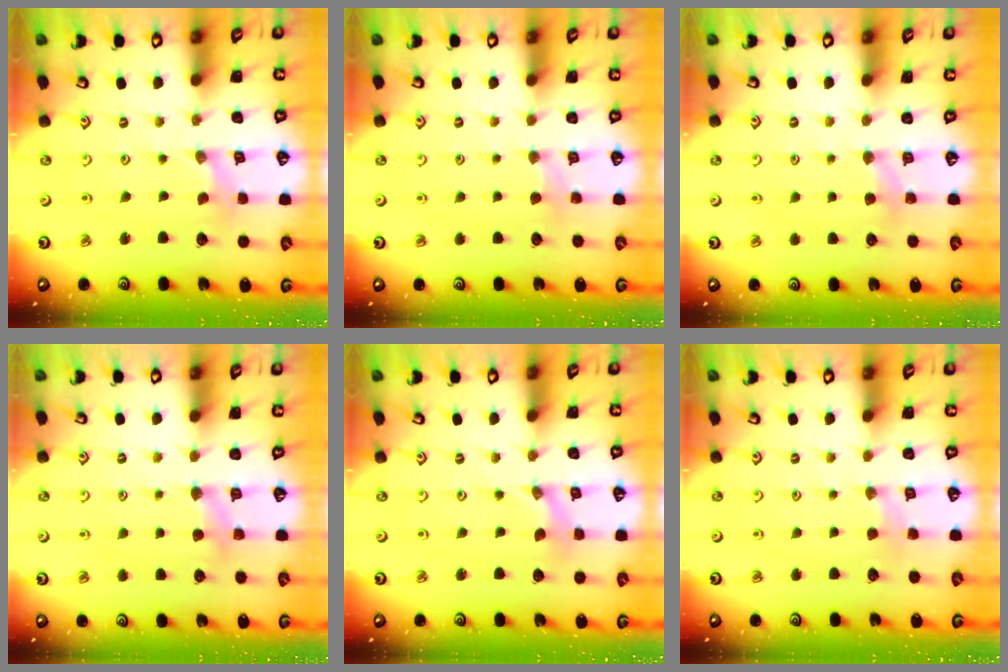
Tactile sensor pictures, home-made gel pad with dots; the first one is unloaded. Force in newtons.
{"total": 2.5, "press": 2.5, "slide": 0.4}
{"total": 3.3, "press": 3.2, "slide": 0.5}
{"total": 3.8, "press": 3.7, "slide": 0.6}
{"total": 0.0}
{"total": 1.2, "press": 1.1, "slide": 0.3}